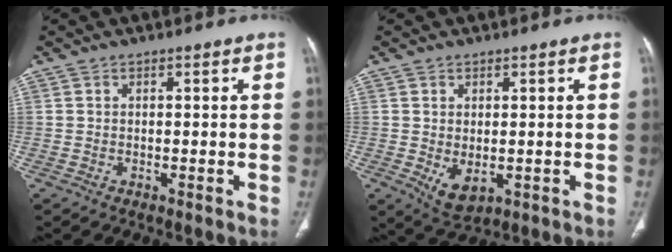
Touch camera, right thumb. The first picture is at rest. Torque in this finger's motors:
{"motor_torque": [-0.38, 0.34, 0.32, 0.50, 0.16]}